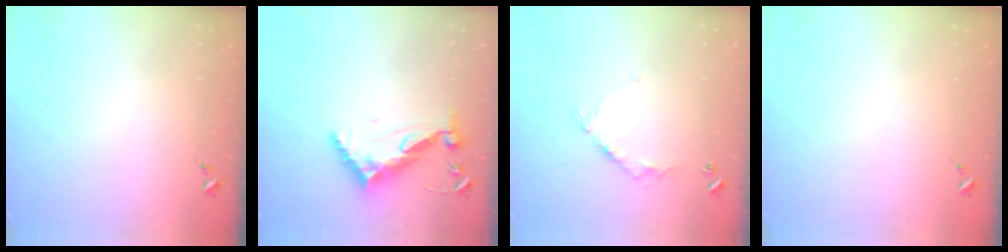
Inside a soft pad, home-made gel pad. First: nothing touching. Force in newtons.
{"total": 10.3, "press": 10.2, "slide": 1.0}
{"total": 8.1, "press": 8.1, "slide": 0.7}
{"total": 0.0}